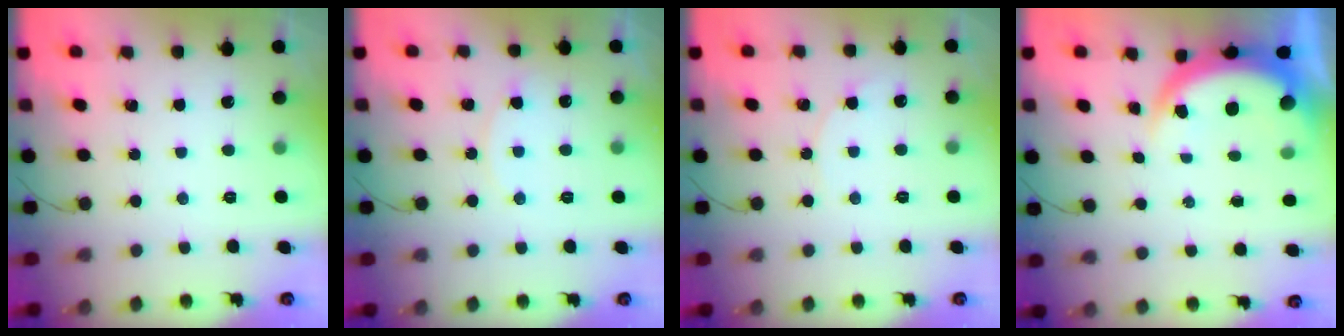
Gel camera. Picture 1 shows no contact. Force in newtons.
{"total": 4.9, "press": 4.9, "slide": 0.6}
{"total": 4.5, "press": 4.5, "slide": 0.5}
{"total": 5.2, "press": 5.1, "slide": 0.8}